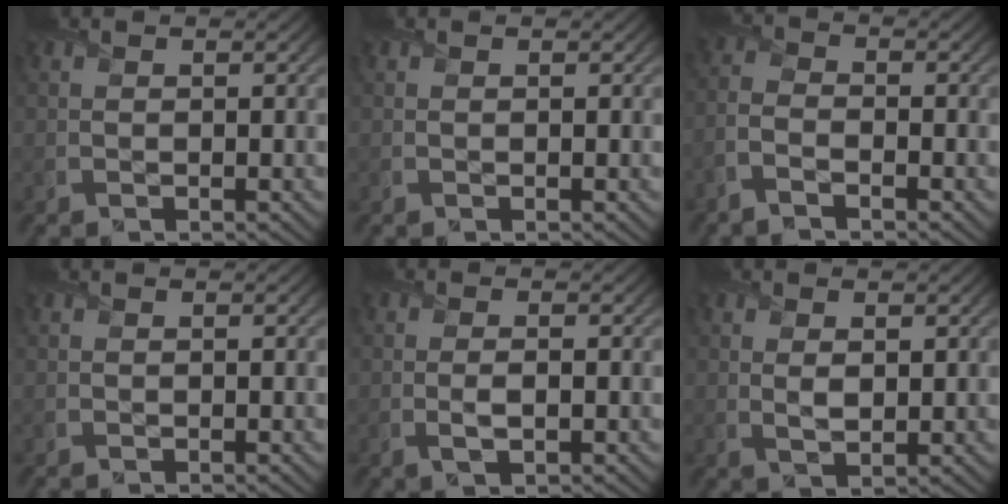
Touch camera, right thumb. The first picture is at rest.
{"total": 0.0}
{"total": 3.4, "force": [-2.6, 1.0, 1.9], "torque": [-0.050, -0.006, -0.067]}
{"total": 0.0}
{"total": 2.1, "force": [-0.5, 0.8, 1.9], "torque": [-0.042, -0.006, -0.008]}
{"total": 2.4, "force": [0.6, 1.2, 1.9], "torque": [-0.046, -0.007, 0.015]}